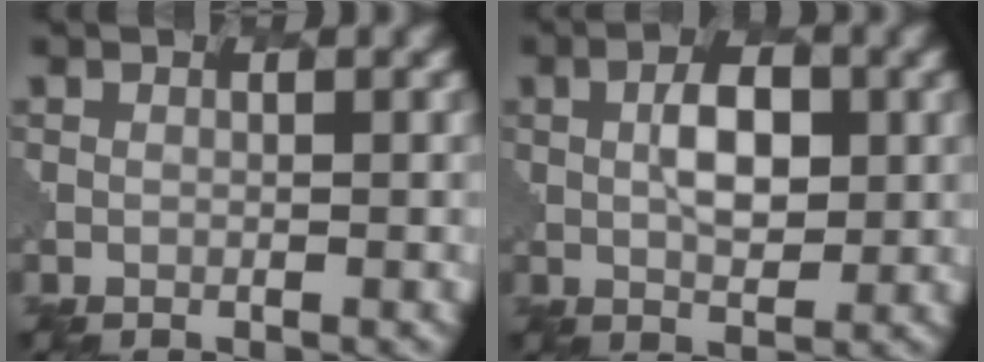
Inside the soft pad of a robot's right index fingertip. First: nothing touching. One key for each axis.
{"total": 4.1, "fx": 0.7, "fy": 2.1, "fz": 3.5, "tx": -0.063, "ty": 0.003, "tz": 0.012}